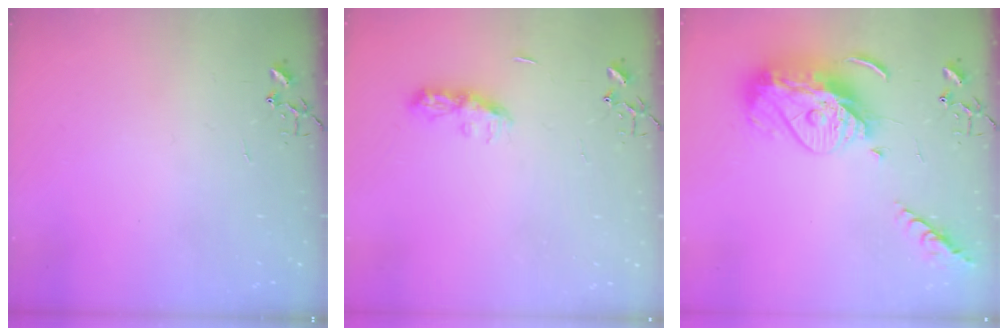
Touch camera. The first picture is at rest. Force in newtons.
{"total": 7.8, "press": 7.8, "slide": 0.4}
{"total": 17.5, "press": 17.4, "slide": 1.6}